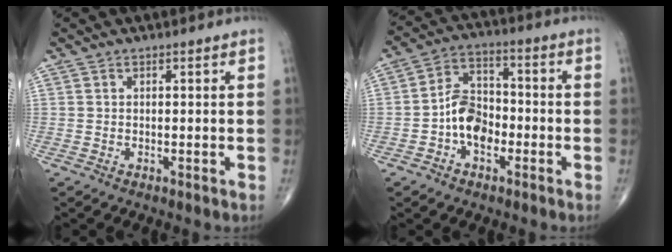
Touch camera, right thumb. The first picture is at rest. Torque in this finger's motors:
{"motor_torque": [1.71, 2.11, 0.96, -0.32, 0.24]}